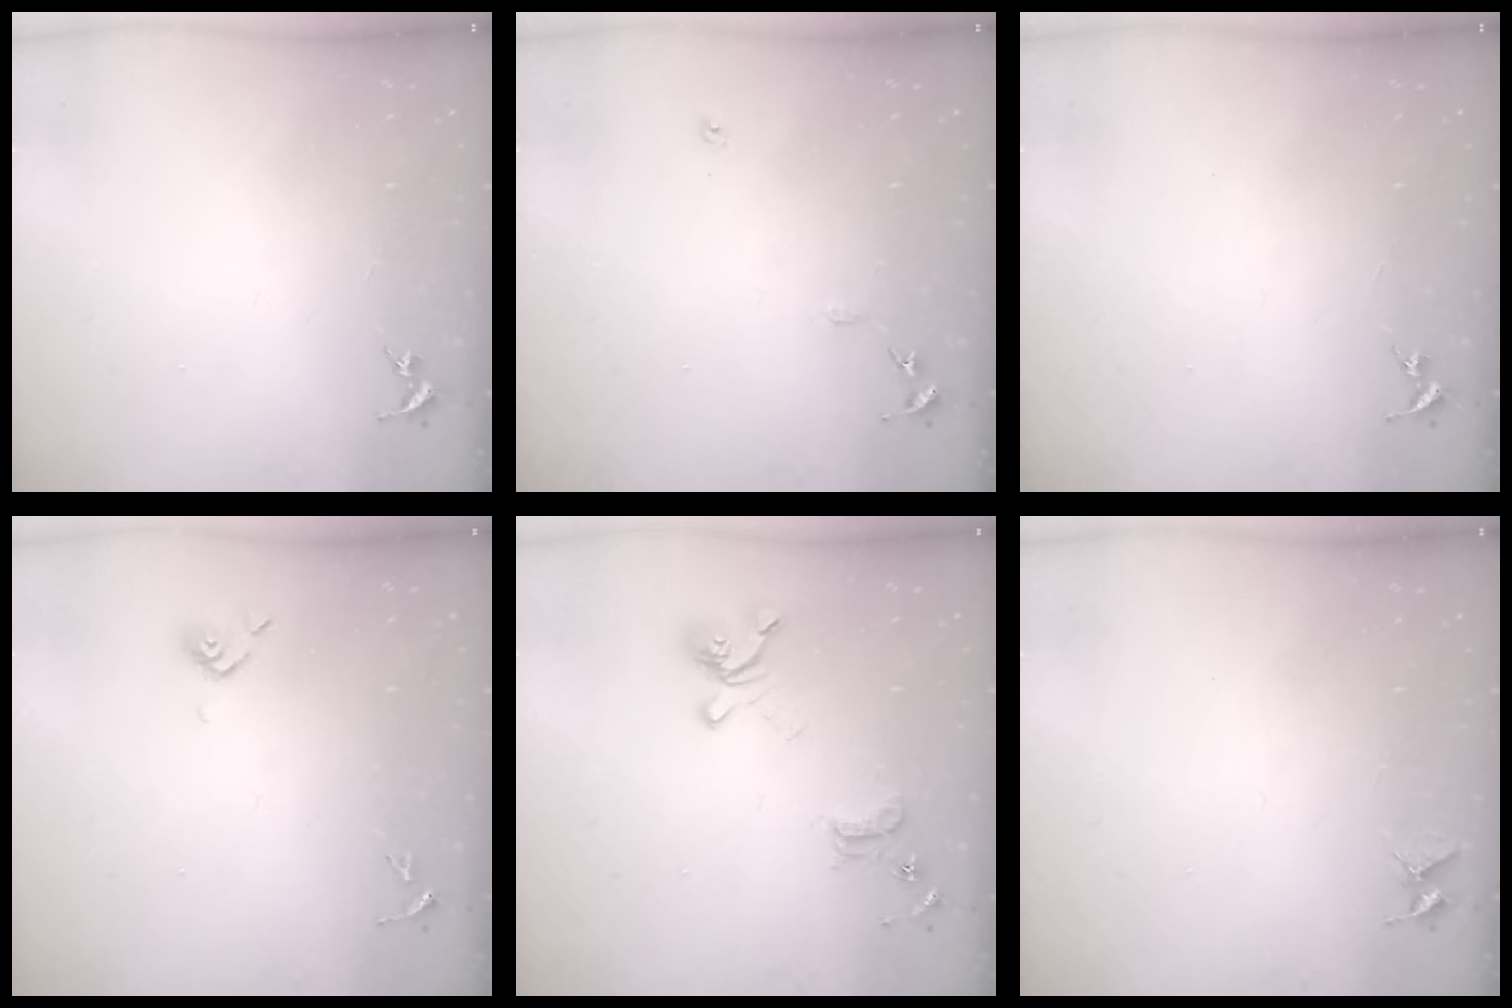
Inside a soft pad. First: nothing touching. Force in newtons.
{"total": 6.1, "press": 6.1, "slide": 0.7}
{"total": 0.0}
{"total": 3.5, "press": 3.4, "slide": 0.9}
{"total": 14.2, "press": 14.1, "slide": 1.6}
{"total": 4.0, "press": 4.0, "slide": 0.3}